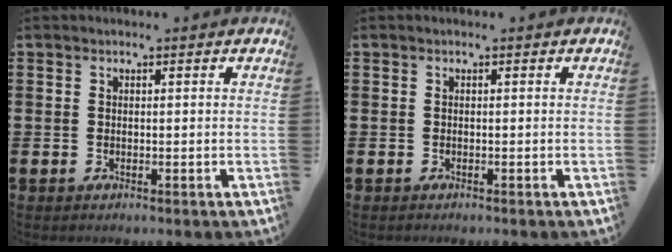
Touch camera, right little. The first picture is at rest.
{"total": 0.0}